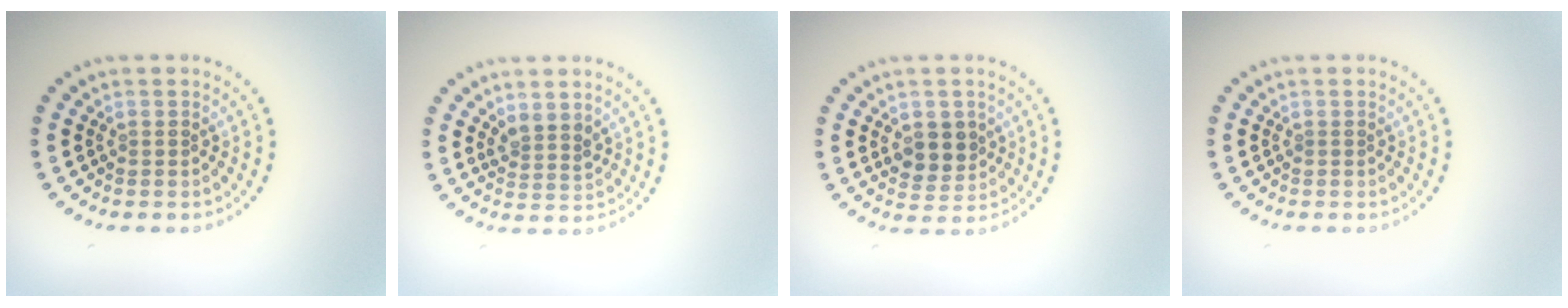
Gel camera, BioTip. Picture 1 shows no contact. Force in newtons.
{"total": 2.0, "press": 1.6, "slide": 1.1}
{"total": 2.9, "press": 2.8, "slide": 1.0}
{"total": 0.0}